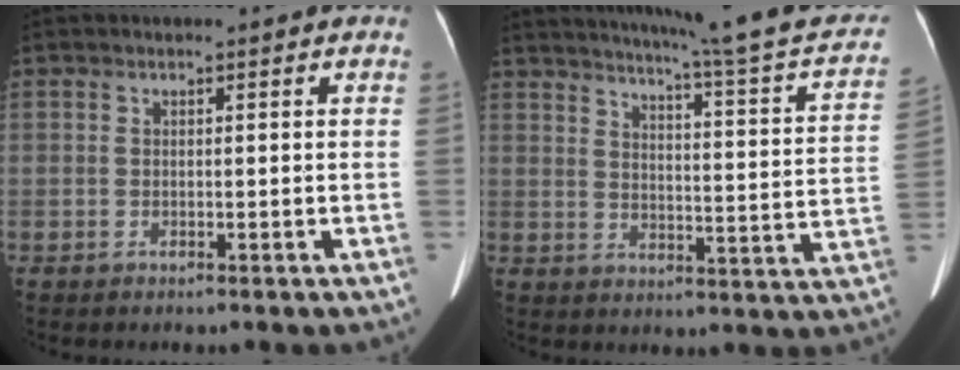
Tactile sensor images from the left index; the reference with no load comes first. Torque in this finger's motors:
{"motor_torque": [-0.15, -0.75, 0.03, 0.06]}